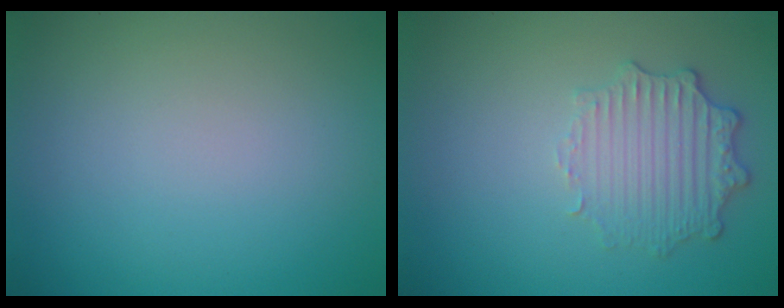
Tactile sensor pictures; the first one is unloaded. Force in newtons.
{"total": 2.9, "press": 2.4, "slide": 1.6}